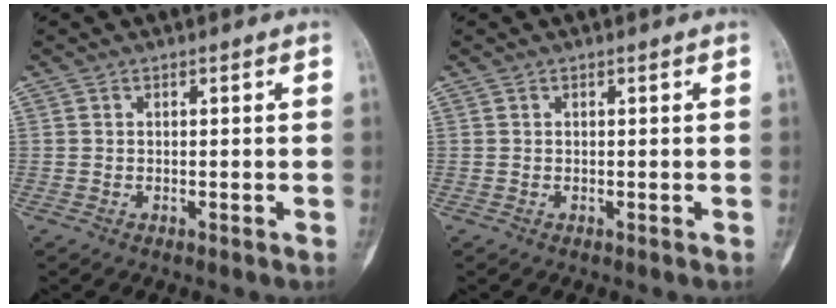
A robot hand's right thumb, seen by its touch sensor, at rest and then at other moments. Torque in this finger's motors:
{"motor_torque": [0.14, 0.04, 0.07, 0.10, 0.03]}